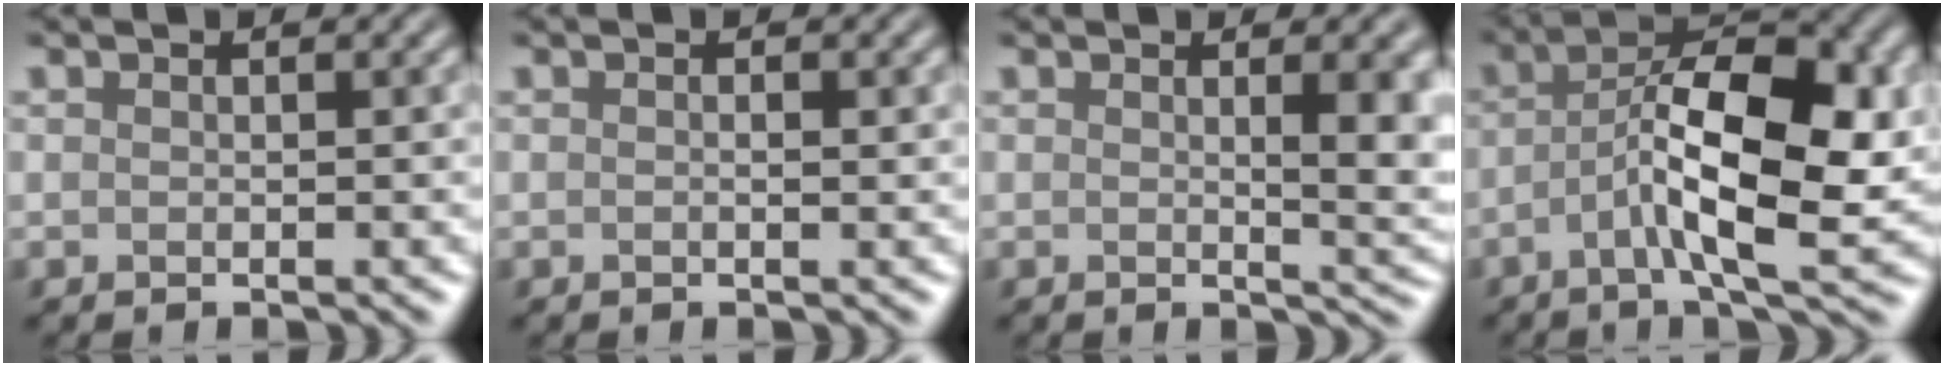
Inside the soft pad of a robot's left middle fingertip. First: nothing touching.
{"total": 0.6, "force": [0.0, 0.1, 0.6], "torque": [-0.010, -0.002, -0.001]}
{"total": 4.8, "force": [0.7, 1.4, 4.5], "torque": [-0.044, 0.000, 0.012]}
{"total": 9.7, "force": [-1.7, 3.1, 9.1], "torque": [-0.145, 0.013, -0.032]}